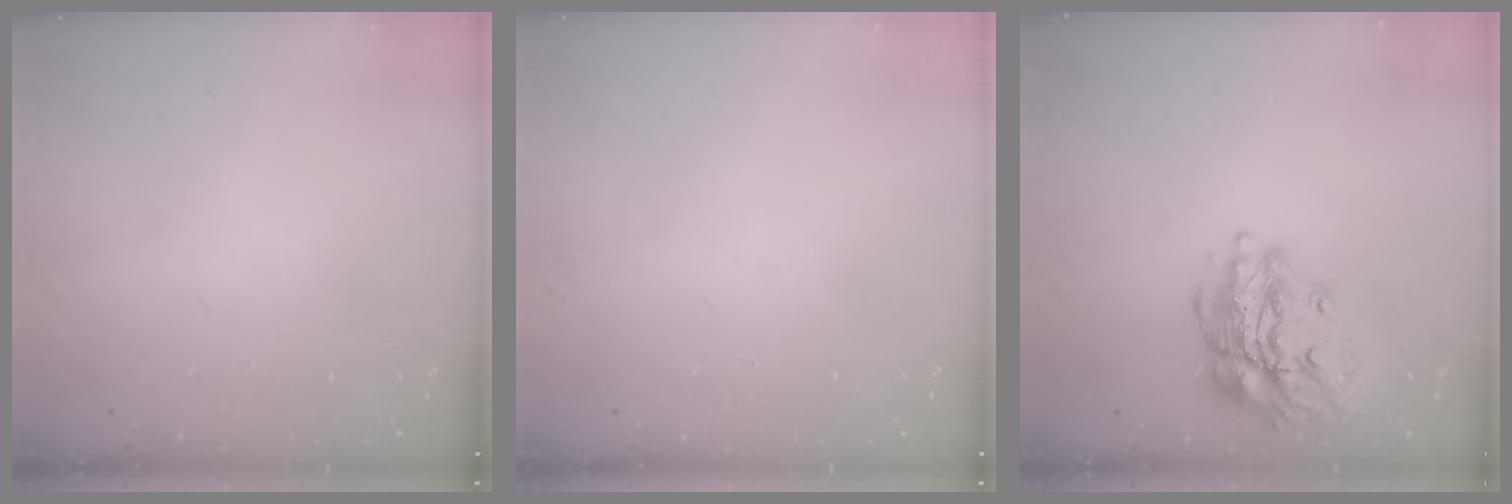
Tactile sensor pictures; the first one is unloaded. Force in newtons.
{"total": 0.0}
{"total": 16.8, "press": 16.8, "slide": 1.4}